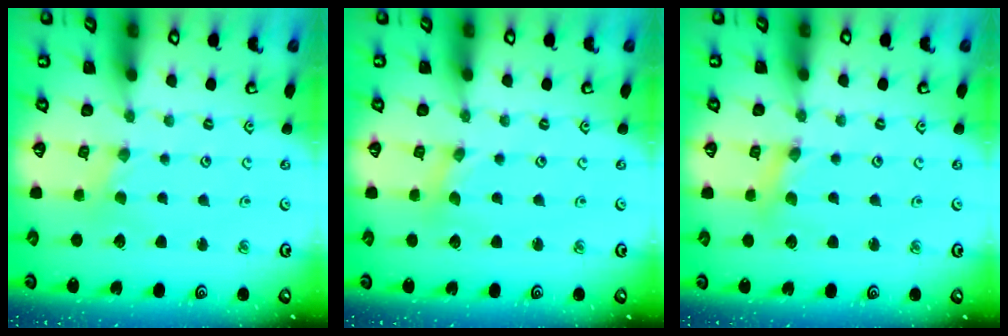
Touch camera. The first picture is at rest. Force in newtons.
{"total": 0.0}
{"total": 1.9, "press": 1.9, "slide": 0.3}